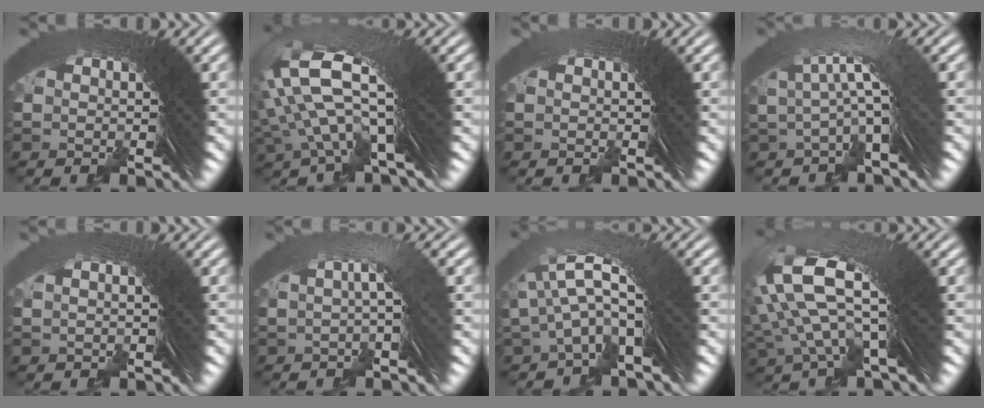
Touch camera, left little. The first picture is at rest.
{"total": 8.0, "force": [2.2, 3.6, 6.8], "torque": [-0.151, 0.005, 0.029]}
{"total": 0.6, "force": [-0.4, -0.4, -0.4], "torque": [0.010, 0.004, -0.007]}
{"total": 2.3, "force": [-0.3, -0.4, 2.3], "torque": [-0.030, 0.015, -0.004]}
{"total": 1.2, "force": [0.3, -1.2, -0.3], "torque": [0.004, 0.013, 0.007]}
{"total": 2.0, "force": [0.2, -1.0, 1.7], "torque": [-0.028, 0.014, 0.006]}
{"total": 4.6, "force": [0.3, 1.6, 4.3], "torque": [-0.089, 0.005, 0.006]}
{"total": 8.9, "force": [2.0, 4.4, 7.4], "torque": [-0.156, 0.000, 0.027]}